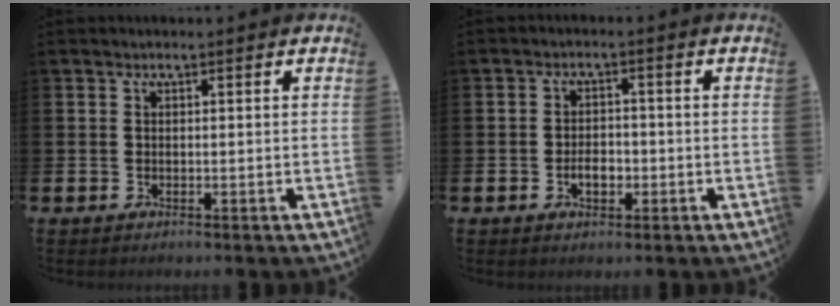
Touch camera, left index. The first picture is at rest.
{"total": 3.0, "force": [-0.9, 1.8, 2.2], "torque": [-0.034, -0.001, -0.020]}